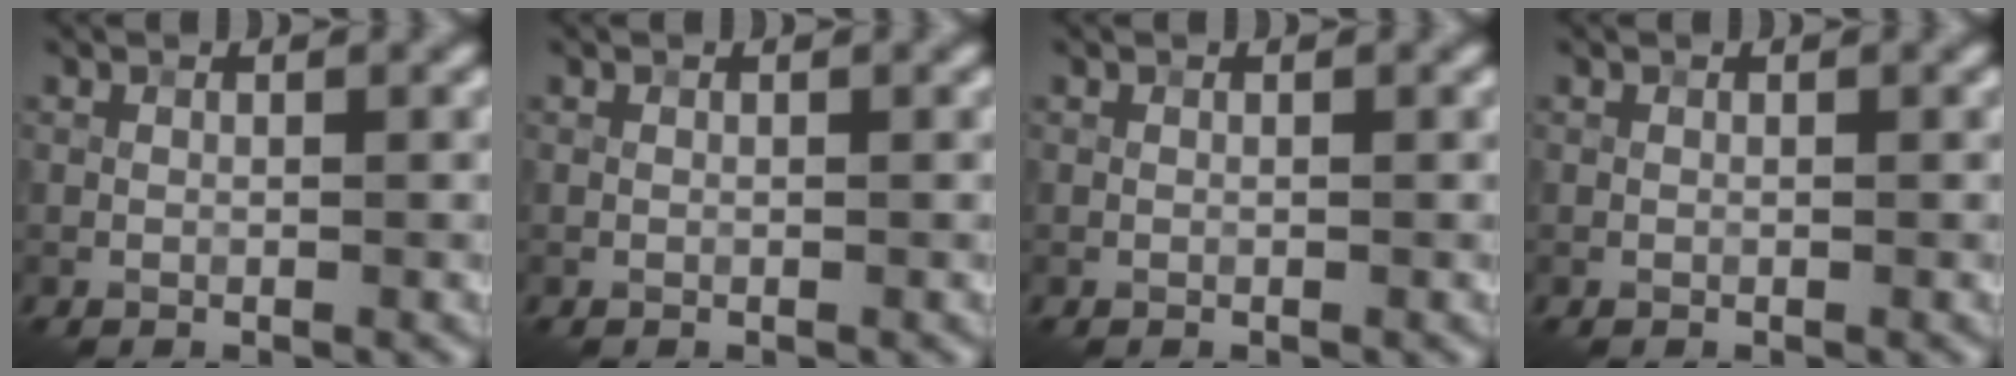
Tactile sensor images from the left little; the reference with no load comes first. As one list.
[{"total": 0.0}, {"total": 0.0}, {"total": 0.0}]